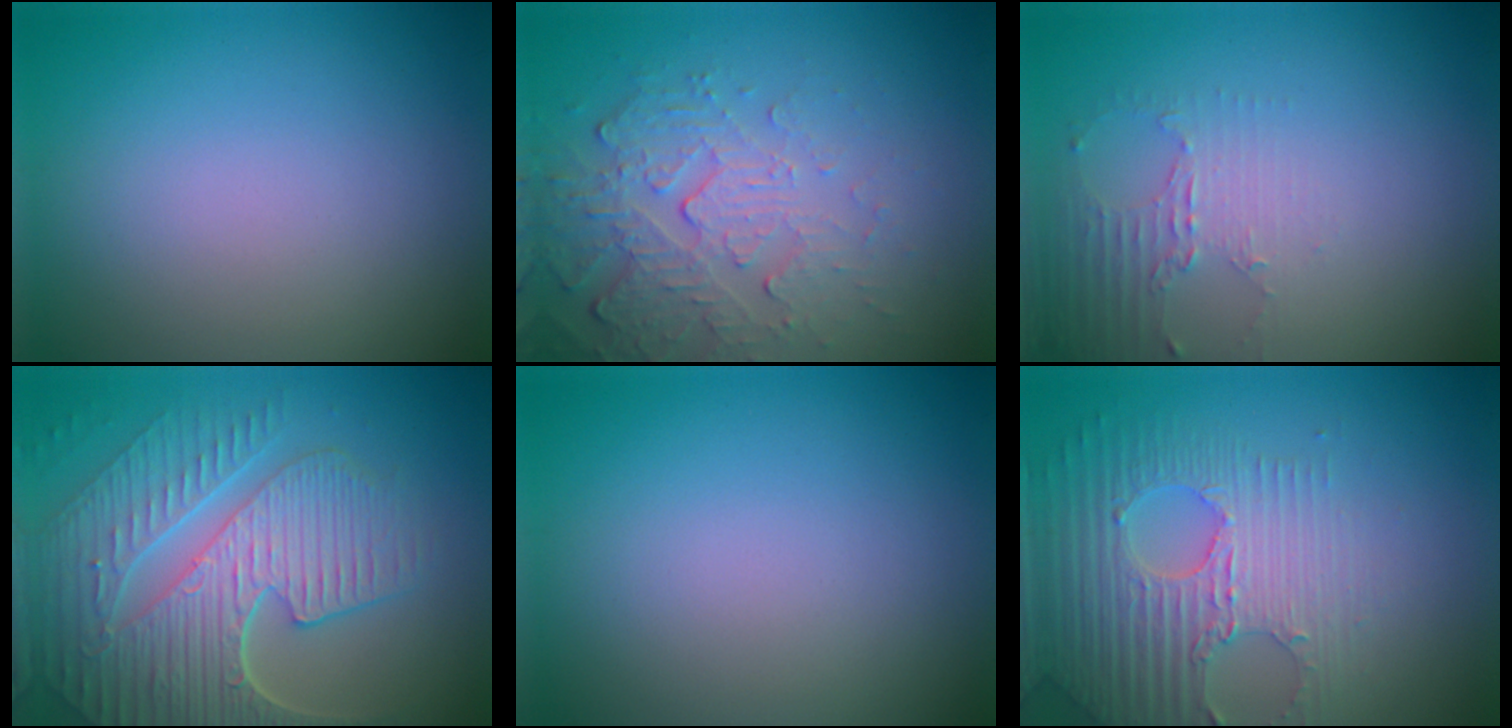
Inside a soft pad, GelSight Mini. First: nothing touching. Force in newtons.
{"total": 5.4, "press": 3.7, "slide": 4.0}
{"total": 2.0, "press": 1.5, "slide": 1.4}
{"total": 9.5, "press": 6.4, "slide": 7.1}
{"total": 0.0}
{"total": 5.2, "press": 4.5, "slide": 2.5}